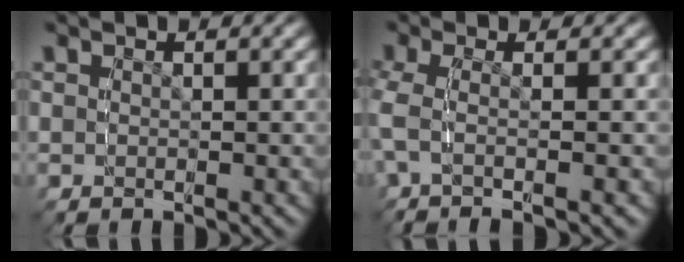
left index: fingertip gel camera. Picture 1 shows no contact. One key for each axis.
{"total": 2.3, "fx": -0.2, "fy": 0.4, "fz": 2.3, "tx": -0.054, "ty": 0.010, "tz": -0.013}